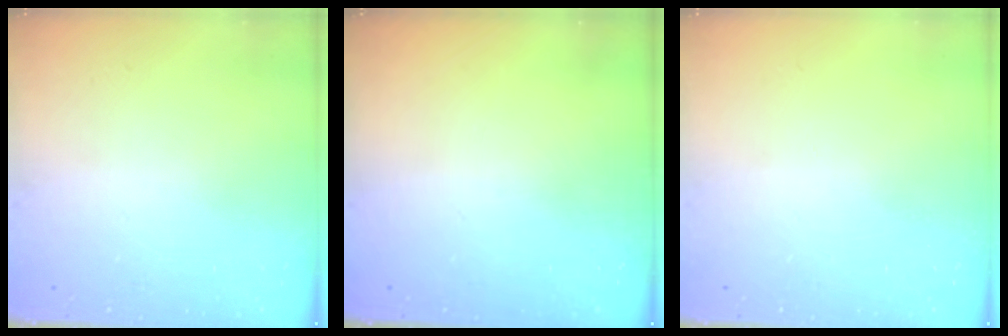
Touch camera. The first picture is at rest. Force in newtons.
{"total": 0.0}
{"total": 0.0}